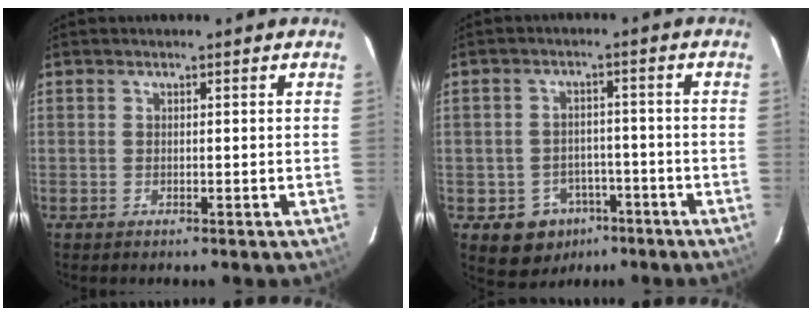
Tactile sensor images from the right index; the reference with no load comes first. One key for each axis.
{"total": 7.8, "fx": -4.3, "fy": 6.3, "fz": 1.7, "tx": -0.041, "ty": 0.026, "tz": -0.042}